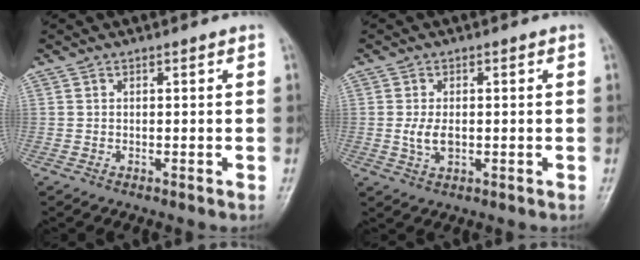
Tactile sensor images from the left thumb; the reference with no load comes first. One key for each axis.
{"total": 3.7, "fx": -0.3, "fy": 2.2, "fz": 3.0, "tx": -0.060, "ty": -0.005, "tz": -0.005}